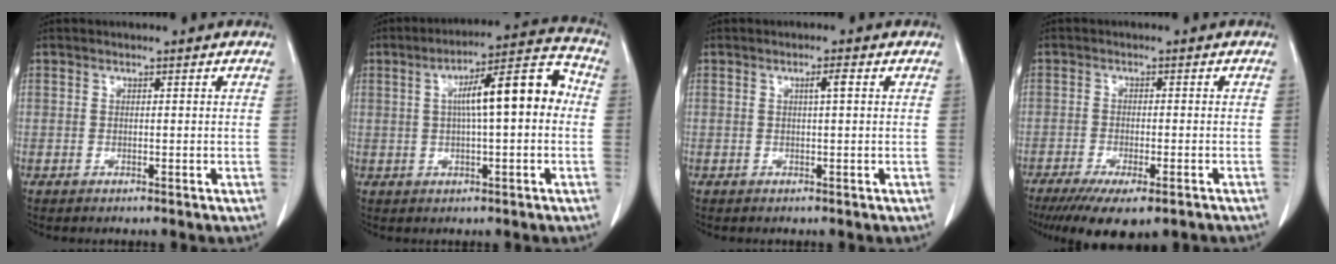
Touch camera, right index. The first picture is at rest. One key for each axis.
{"total": 11.5, "fx": 1.0, "fy": 2.1, "fz": 11.2, "tx": -0.169, "ty": 0.038, "tz": 0.012}
{"total": 1.7, "fx": 0.5, "fy": 0.0, "fz": 1.6, "tx": -0.029, "ty": 0.003, "tz": 0.007}
{"total": 11.9, "fx": -8.8, "fy": 2.9, "fz": 7.5, "tx": -0.115, "ty": -0.020, "tz": -0.131}